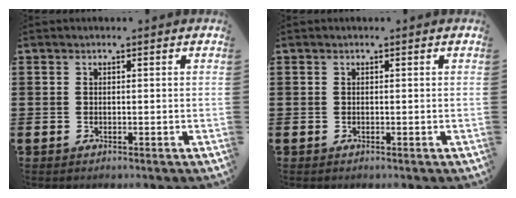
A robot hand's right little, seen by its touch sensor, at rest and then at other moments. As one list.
[{"total": 0.0}]